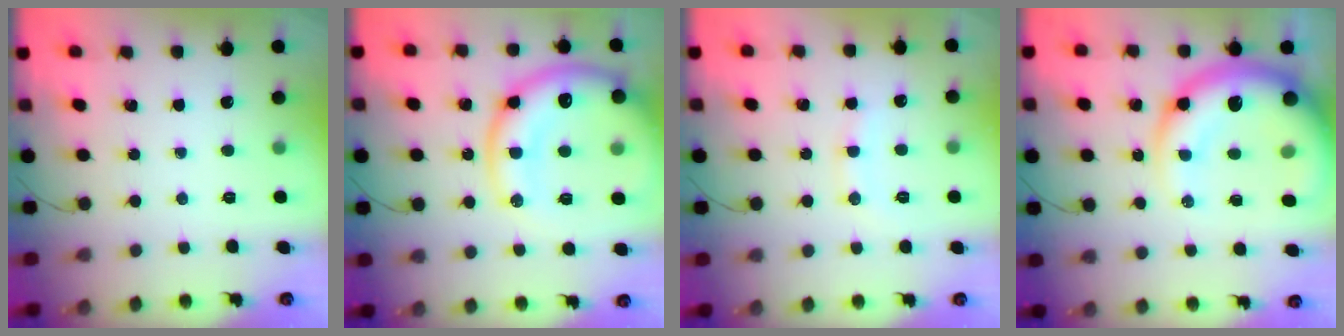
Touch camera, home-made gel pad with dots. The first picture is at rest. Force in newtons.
{"total": 22.2, "press": 22.0, "slide": 3.1}
{"total": 6.8, "press": 6.7, "slide": 1.2}
{"total": 20.2, "press": 19.6, "slide": 4.9}